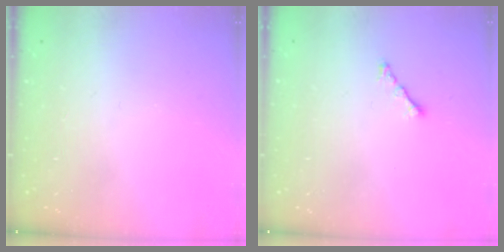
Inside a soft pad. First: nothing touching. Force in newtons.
{"total": 2.3, "press": 2.2, "slide": 0.7}